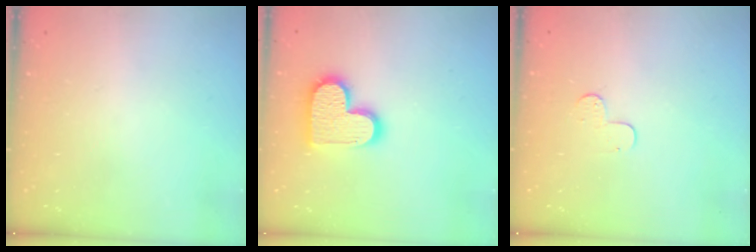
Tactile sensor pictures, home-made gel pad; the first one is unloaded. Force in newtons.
{"total": 13.8, "press": 13.8, "slide": 0.6}
{"total": 4.3, "press": 4.3, "slide": 0.4}